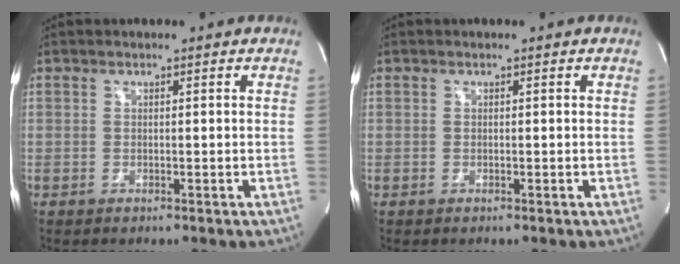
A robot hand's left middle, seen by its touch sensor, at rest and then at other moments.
{"total": 0.0}